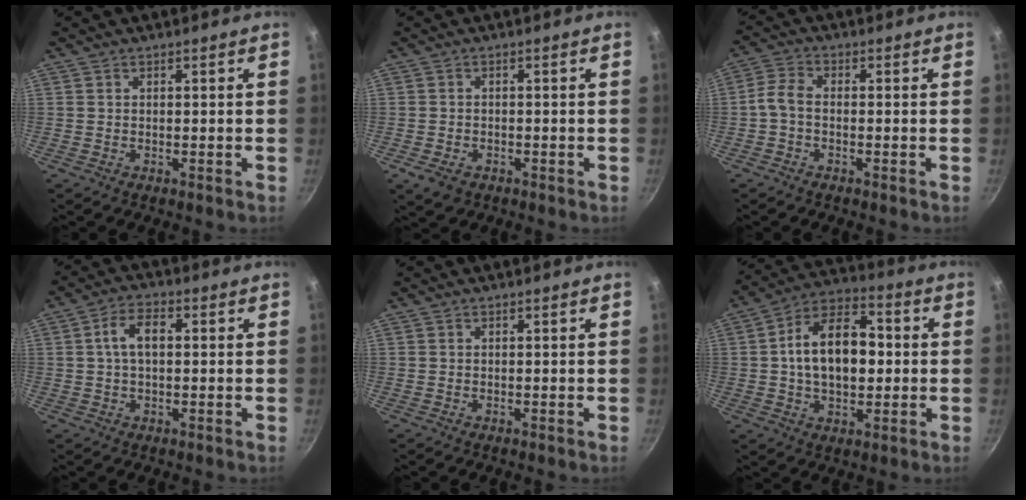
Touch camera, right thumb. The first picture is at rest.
{"total": 3.1, "force": [-1.5, 2.1, 1.7], "torque": [-0.031, 0.002, -0.021]}
{"total": 4.3, "force": [-0.9, 2.5, 3.4], "torque": [-0.072, 0.015, -0.026]}
{"total": 6.0, "force": [0.8, 3.3, 4.9], "torque": [-0.091, 0.016, 0.011]}
{"total": 0.0}
{"total": 15.6, "force": [0.7, 9.3, 12.4], "torque": [-0.187, 0.025, 0.005]}